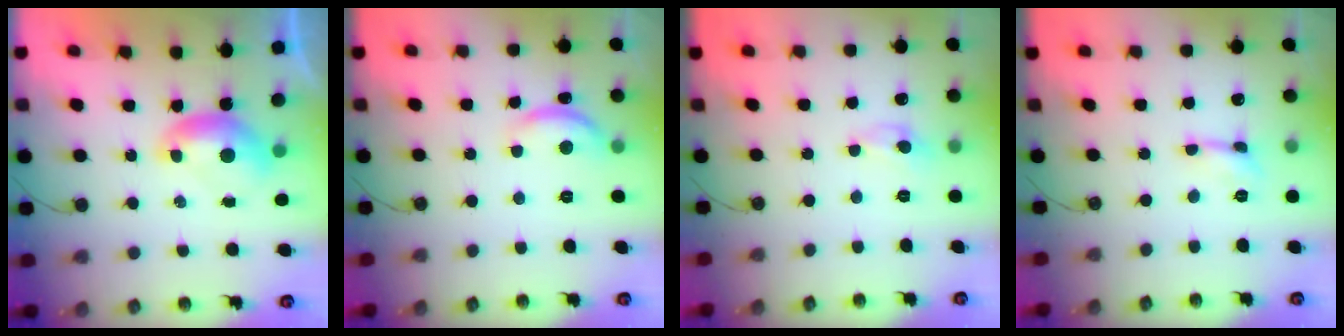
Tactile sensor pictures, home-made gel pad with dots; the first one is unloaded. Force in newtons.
{"total": 4.6, "press": 4.6, "slide": 0.6}
{"total": 0.0}
{"total": 0.8, "press": 0.8, "slide": 0.2}